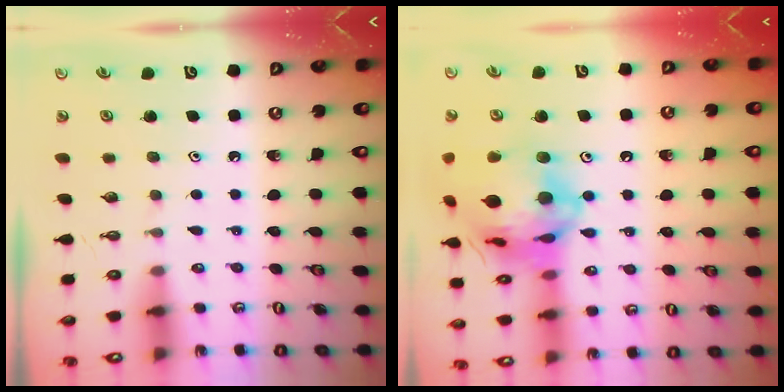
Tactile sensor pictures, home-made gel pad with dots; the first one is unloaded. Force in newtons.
{"total": 23.5, "press": 23.3, "slide": 2.8}